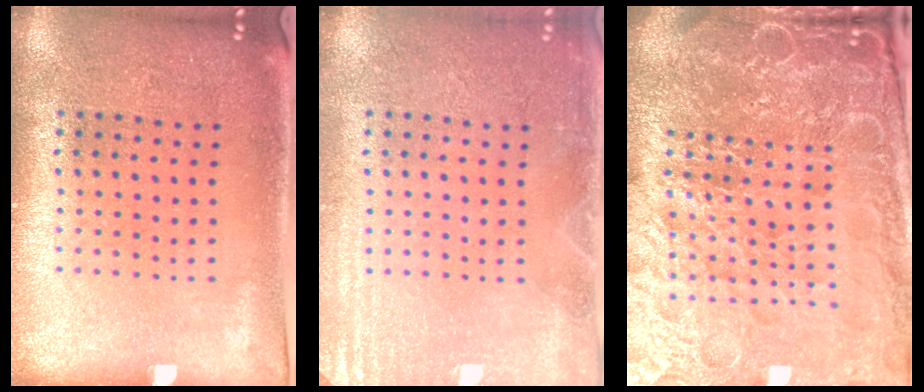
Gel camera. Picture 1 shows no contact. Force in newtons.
{"total": 2.7, "press": 2.7, "slide": 0.3}
{"total": 6.9, "press": 6.0, "slide": 3.2}